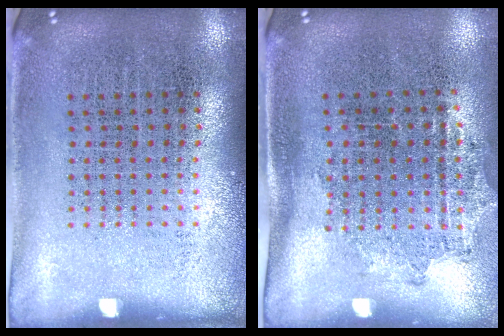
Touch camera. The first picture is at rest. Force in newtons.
{"total": 1.3, "press": 1.0, "slide": 0.9}